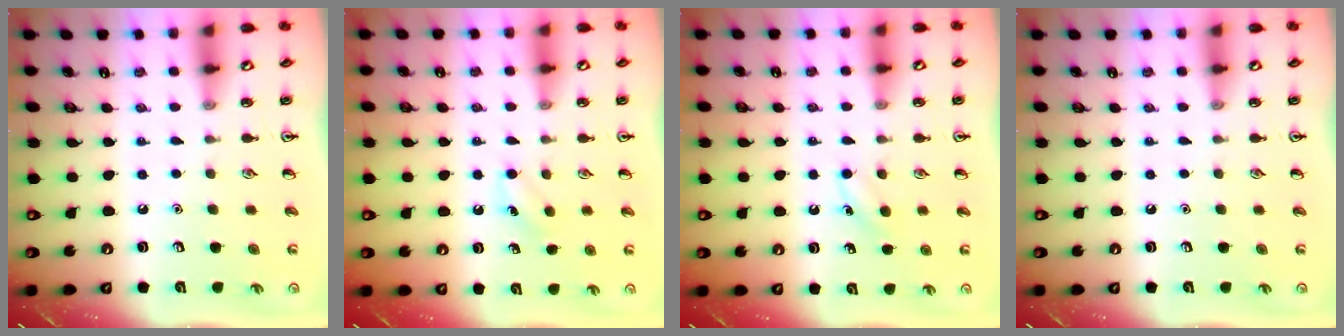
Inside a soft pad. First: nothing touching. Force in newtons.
{"total": 3.5, "press": 3.3, "slide": 1.2}
{"total": 3.4, "press": 3.2, "slide": 1.0}
{"total": 0.0}